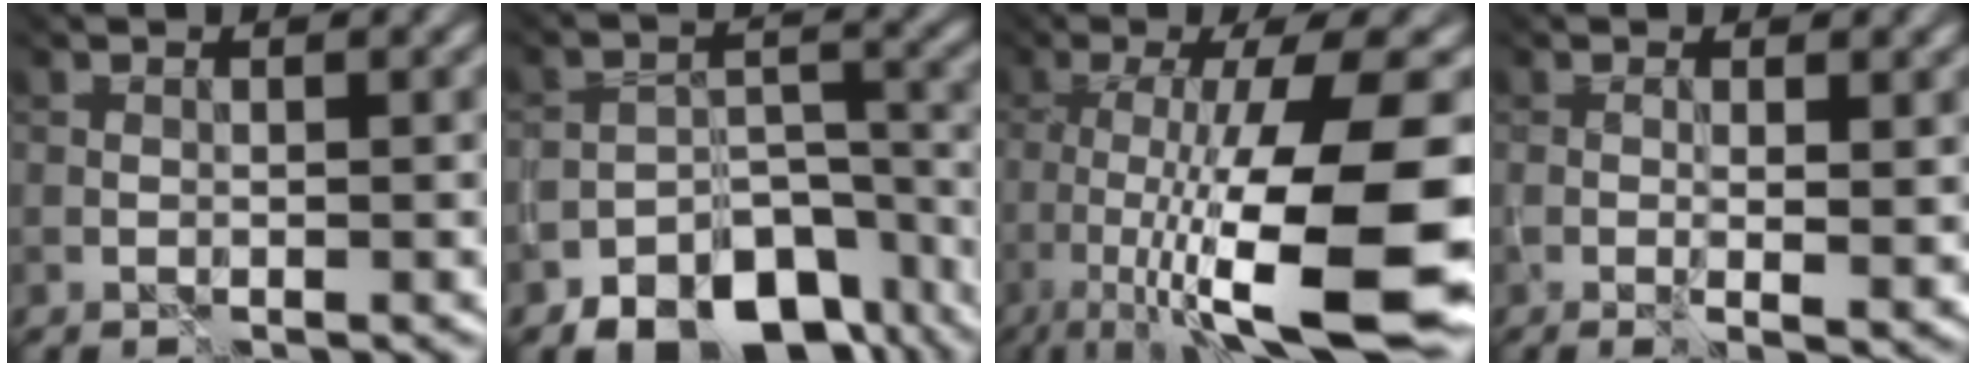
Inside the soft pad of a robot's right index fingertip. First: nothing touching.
{"total": 9.2, "force": [-7.3, 4.5, 3.4], "torque": [-0.041, -0.006, -0.112]}
{"total": 13.8, "force": [-4.3, 2.9, 12.8], "torque": [-0.199, -0.015, -0.056]}
{"total": 2.6, "force": [0.0, 0.6, 2.5], "torque": [-0.043, -0.010, 0.003]}